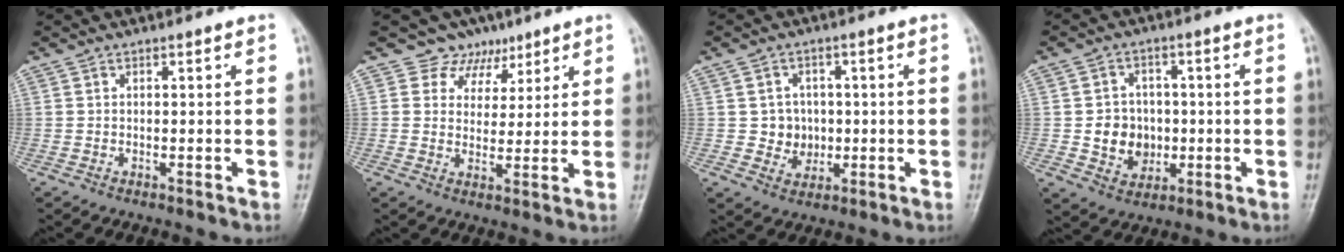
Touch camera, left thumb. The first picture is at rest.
{"total": 5.9, "force": [3.9, 4.4, -0.3], "torque": [0.042, -0.022, 0.059]}
{"total": 5.2, "force": [0.1, 4.9, 1.7], "torque": [0.005, 0.007, 0.003]}
{"total": 7.9, "force": [-0.6, 7.0, 3.7], "torque": [-0.026, 0.007, -0.005]}